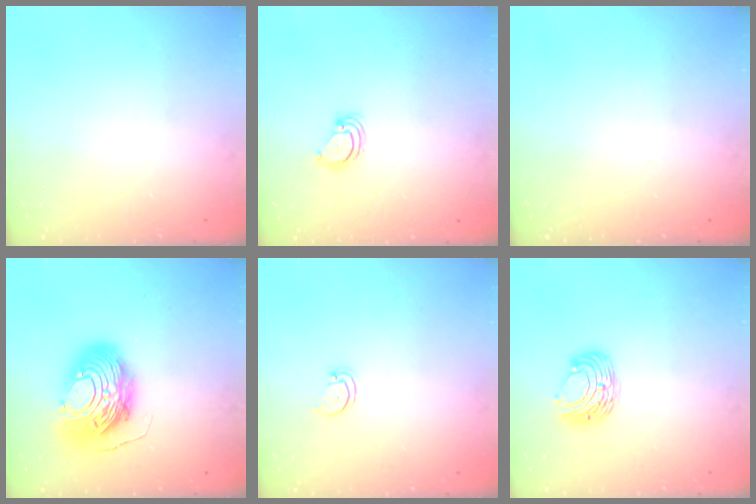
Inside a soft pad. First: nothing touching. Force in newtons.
{"total": 3.4, "press": 3.3, "slide": 0.3}
{"total": 0.0}
{"total": 13.7, "press": 13.6, "slide": 1.3}
{"total": 1.5, "press": 1.5, "slide": 0.1}
{"total": 8.2, "press": 8.2, "slide": 0.6}